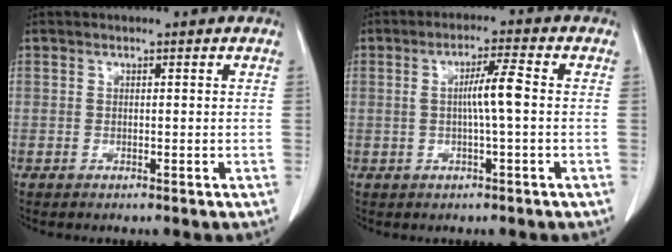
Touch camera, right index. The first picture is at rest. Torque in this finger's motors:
{"motor_torque": [0.67, -0.10, 0.38, 0.09]}